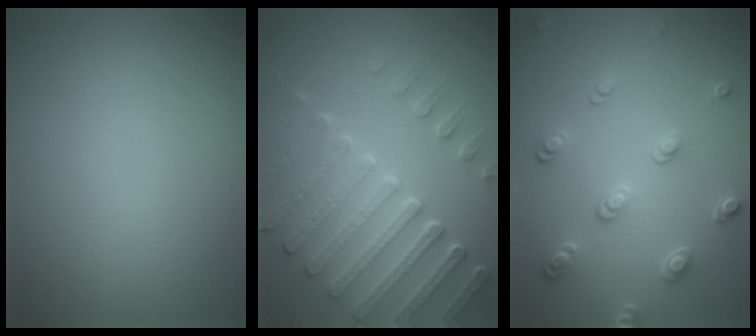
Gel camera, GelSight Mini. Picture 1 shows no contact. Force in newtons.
{"total": 7.2, "press": 5.5, "slide": 4.6}
{"total": 2.8, "press": 2.5, "slide": 1.1}